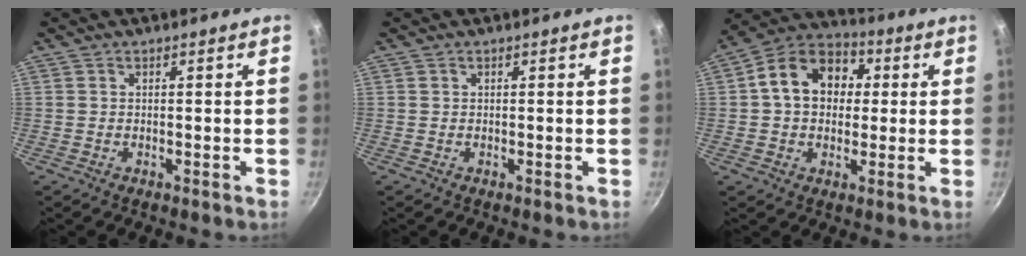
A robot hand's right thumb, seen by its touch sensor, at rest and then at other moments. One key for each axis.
{"total": 0.0}
{"total": 13.6, "fx": 2.0, "fy": 10.5, "fz": 8.3, "tx": -0.104, "ty": 0.027, "tz": 0.014}